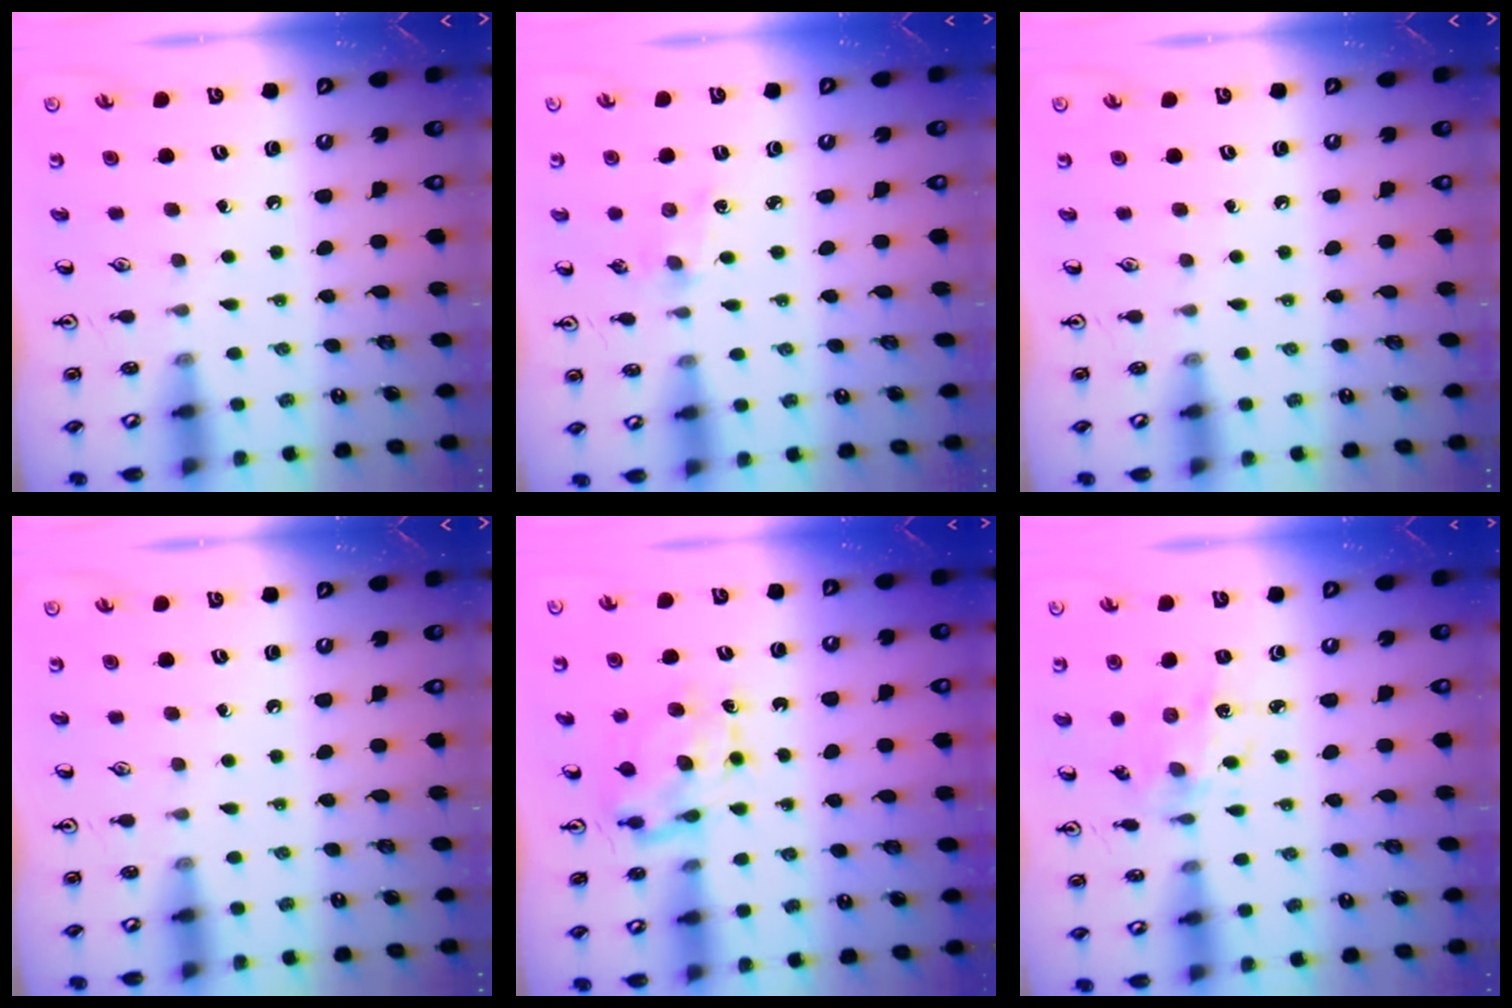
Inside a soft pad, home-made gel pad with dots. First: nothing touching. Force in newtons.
{"total": 3.1, "press": 3.1, "slide": 0.5}
{"total": 0.0}
{"total": 0.0}
{"total": 6.9, "press": 6.8, "slide": 0.7}
{"total": 4.4, "press": 4.3, "slide": 1.1}